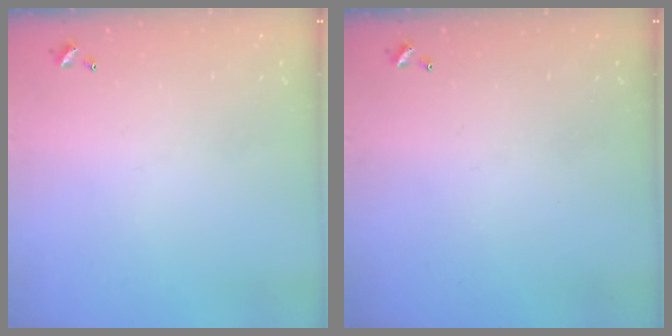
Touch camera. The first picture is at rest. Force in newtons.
{"total": 0.0}